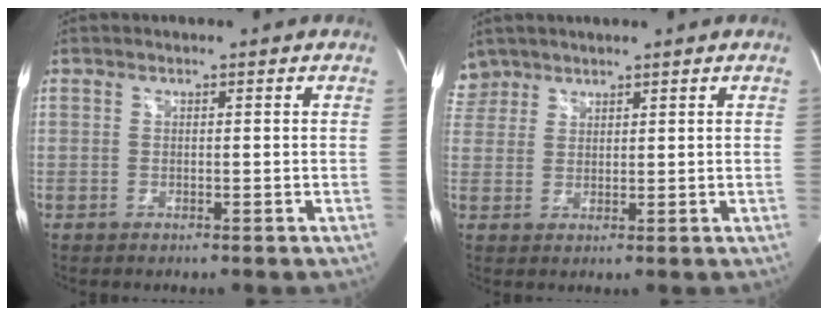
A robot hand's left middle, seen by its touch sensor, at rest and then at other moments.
{"total": 3.5, "force": [2.9, 1.9, -0.5], "torque": [0.014, 0.009, 0.059]}